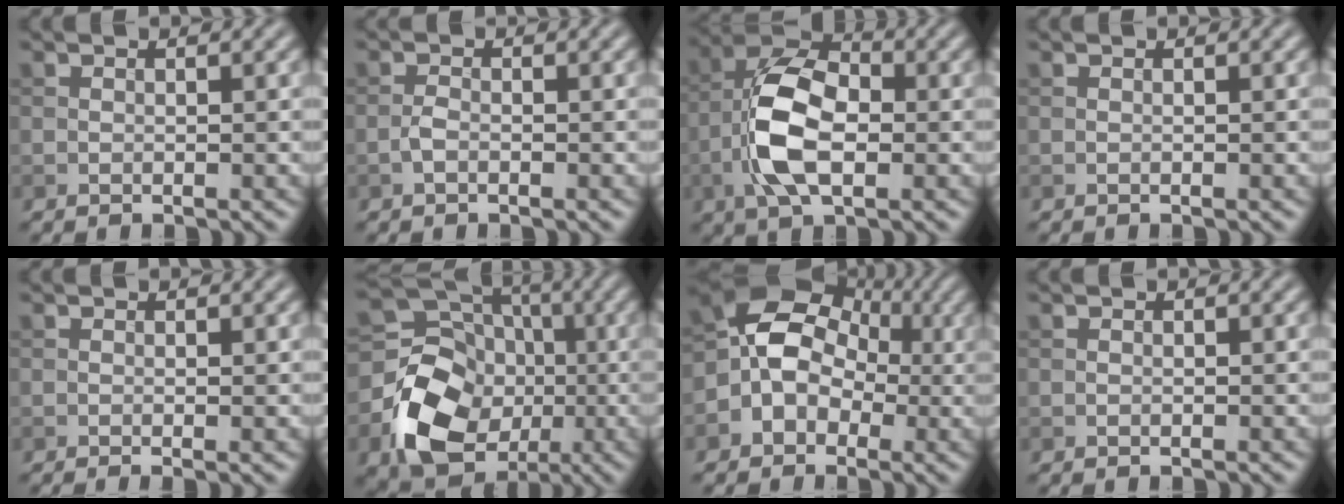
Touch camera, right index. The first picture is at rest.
{"total": 1.0, "force": [-0.5, 0.5, 0.8], "torque": [-0.017, 0.001, -0.014]}
{"total": 8.3, "force": [-1.7, 4.3, 6.9], "torque": [-0.145, 0.011, -0.040]}
{"total": 0.0}
{"total": 1.1, "force": [-0.2, 0.3, 1.1], "torque": [-0.015, -0.007, -0.006]}
{"total": 11.6, "force": [-3.4, 9.4, 5.8], "torque": [-0.100, -0.019, -0.059]}
{"total": 7.5, "force": [-0.6, 6.2, 4.1], "torque": [-0.049, 0.019, -0.043]}
{"total": 0.0}